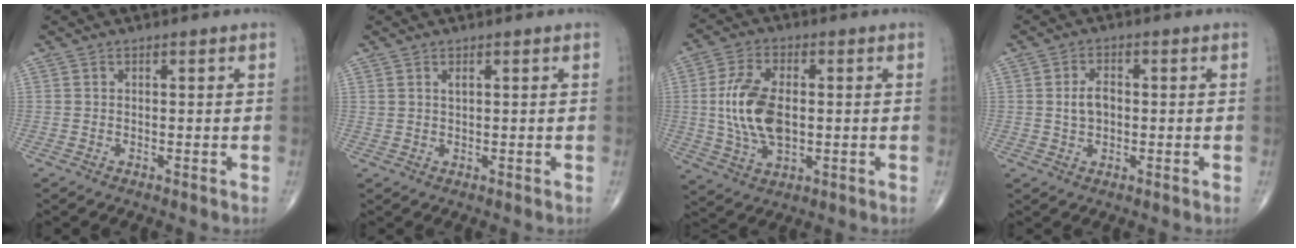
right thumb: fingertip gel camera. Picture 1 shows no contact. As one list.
[{"total": 1.1, "force": [0.6, 0.4, 0.7], "torque": [-0.012, 0.000, 0.015]}, {"total": 12.4, "force": [0.2, 6.8, 10.4], "torque": [-0.208, 0.000, 0.009]}, {"total": 3.9, "force": [0.0, 2.6, 2.9], "torque": [-0.048, 0.008, 0.000]}]